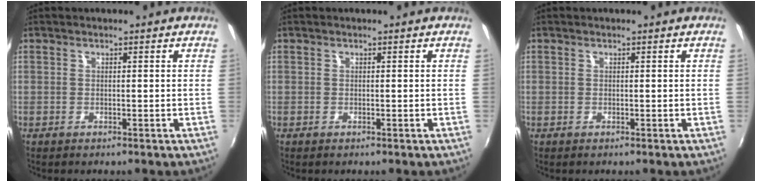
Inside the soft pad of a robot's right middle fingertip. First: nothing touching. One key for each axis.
{"total": 0.0}
{"total": 0.0}